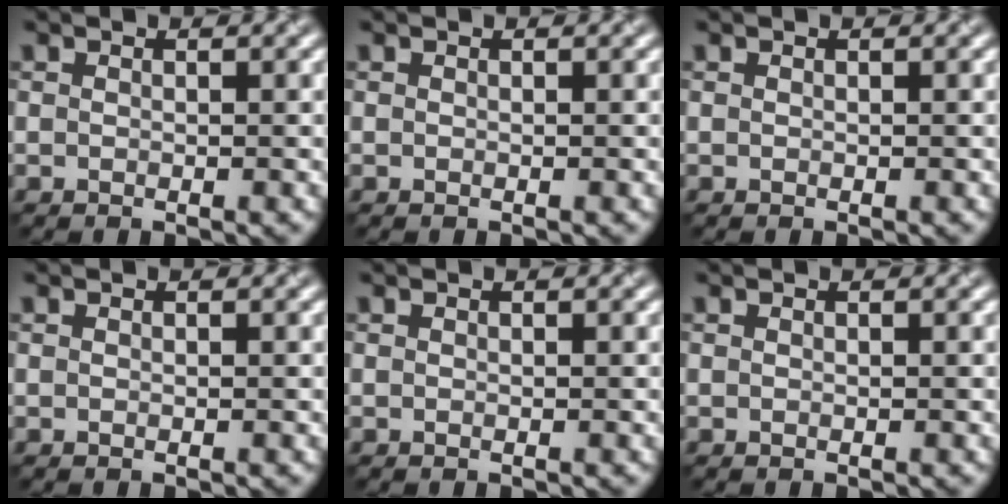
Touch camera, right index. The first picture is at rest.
{"total": 0.0}
{"total": 0.0}
{"total": 0.0}
{"total": 0.0}
{"total": 0.0}